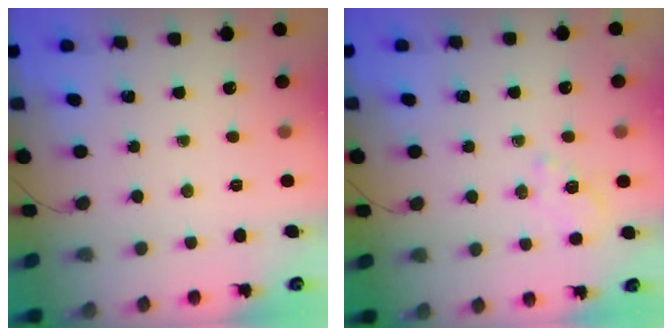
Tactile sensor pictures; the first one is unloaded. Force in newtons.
{"total": 2.4, "press": 1.9, "slide": 1.5}